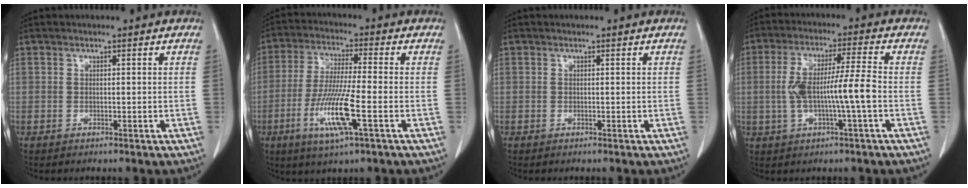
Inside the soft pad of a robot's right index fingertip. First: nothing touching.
{"total": 10.9, "force": [-3.8, 0.3, 10.2], "torque": [-0.207, -0.019, -0.075]}
{"total": 0.0}
{"total": 8.9, "force": [-1.3, 0.1, 8.8], "torque": [-0.172, 0.014, -0.023]}